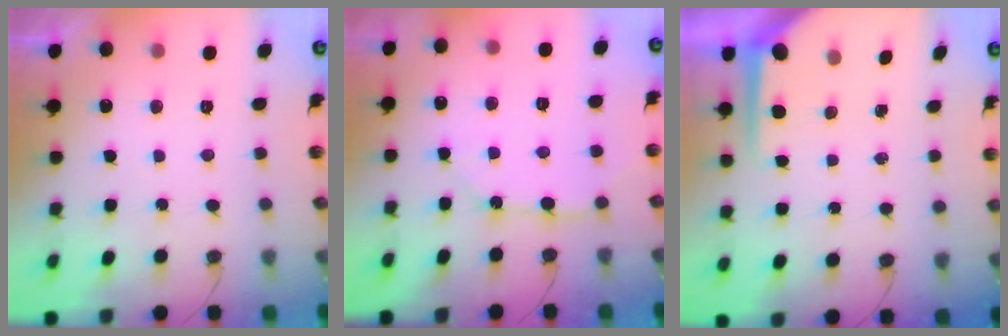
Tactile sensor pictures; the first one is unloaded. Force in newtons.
{"total": 9.0, "press": 9.0, "slide": 0.8}
{"total": 7.8, "press": 7.7, "slide": 0.8}